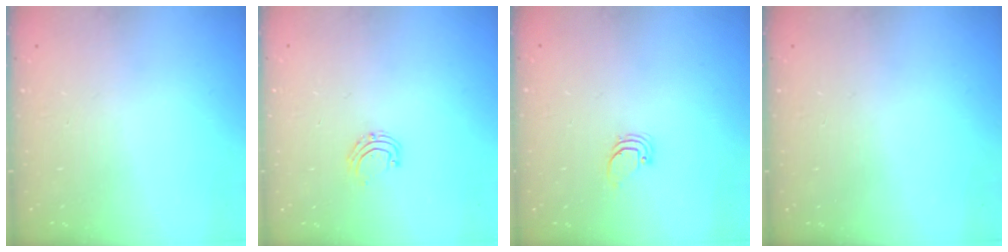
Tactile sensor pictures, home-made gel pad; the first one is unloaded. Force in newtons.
{"total": 4.7, "press": 4.7, "slide": 0.4}
{"total": 0.9, "press": 0.9, "slide": 0.0}
{"total": 0.0}